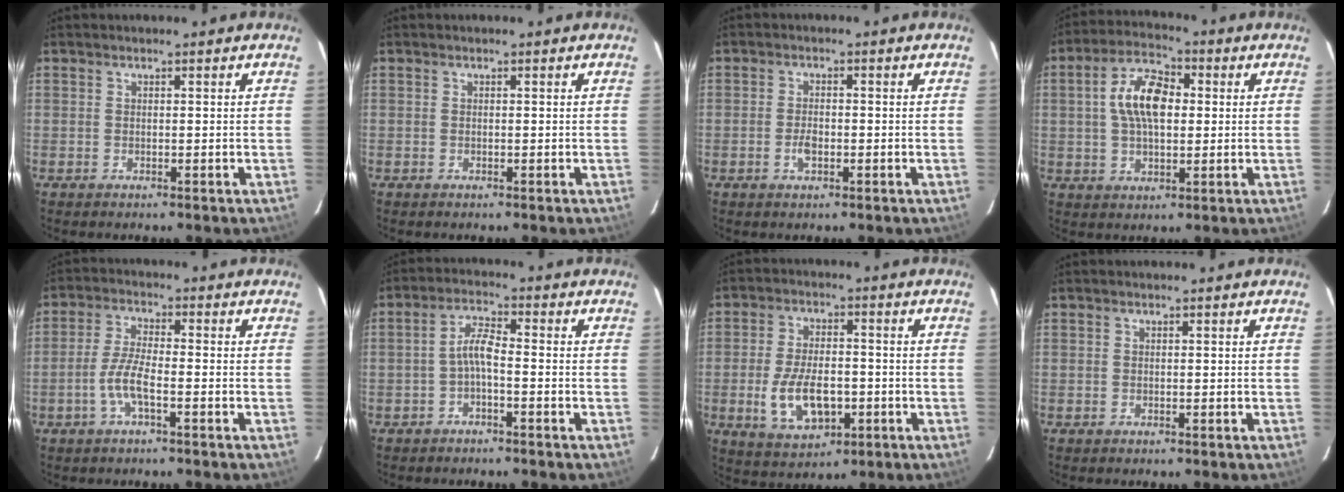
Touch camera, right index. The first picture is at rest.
{"total": 0.0}
{"total": 2.9, "force": [-1.0, 1.5, 2.3], "torque": [-0.046, 0.000, -0.017]}
{"total": 10.2, "force": [1.3, 5.5, 8.5], "torque": [-0.157, 0.021, 0.021]}
{"total": 5.6, "force": [-2.3, 1.0, 5.0], "torque": [-0.111, 0.003, -0.048]}
{"total": 3.6, "force": [-1.6, 0.7, 3.1], "torque": [-0.069, 0.011, -0.033]}
{"total": 11.1, "force": [-2.9, 5.7, 9.0], "torque": [-0.187, -0.007, -0.041]}
{"total": 0.0}